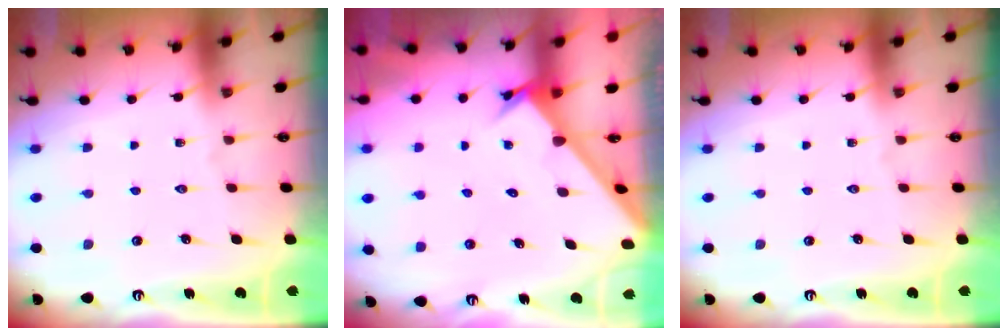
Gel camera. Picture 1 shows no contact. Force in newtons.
{"total": 2.4, "press": 2.4, "slide": 0.1}
{"total": 0.0}